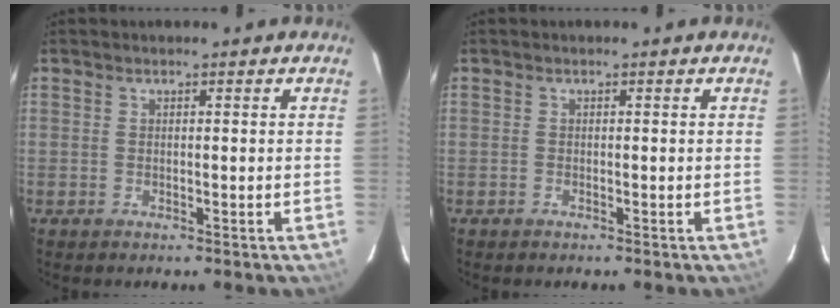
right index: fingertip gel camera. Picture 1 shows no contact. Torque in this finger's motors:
{"motor_torque": [0.05, 0.00, -0.01, 0.00]}